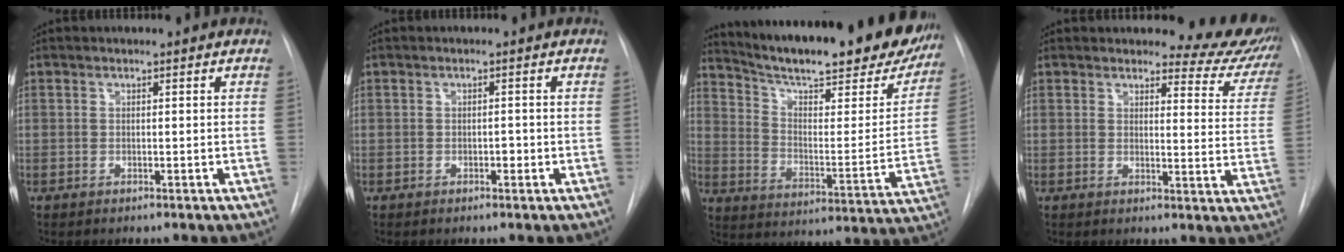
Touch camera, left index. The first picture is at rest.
{"total": 1.0, "force": [-0.4, 0.5, 0.7], "torque": [-0.011, 0.002, -0.006]}
{"total": 29.3, "force": [24.5, 5.5, 15.1], "torque": [-0.231, -0.048, 0.326]}
{"total": 10.6, "force": [10.1, 2.7, 1.1], "torque": [0.019, -0.055, 0.088]}